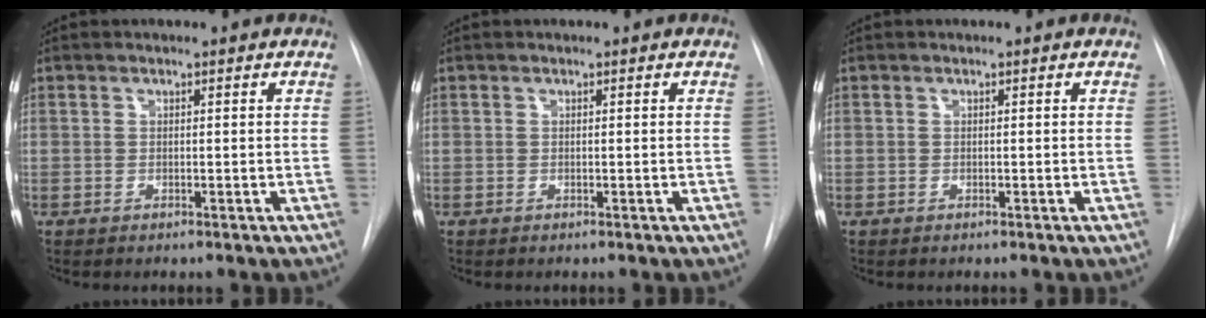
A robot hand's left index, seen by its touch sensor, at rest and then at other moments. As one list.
[{"total": 0.0}, {"total": 0.0}]